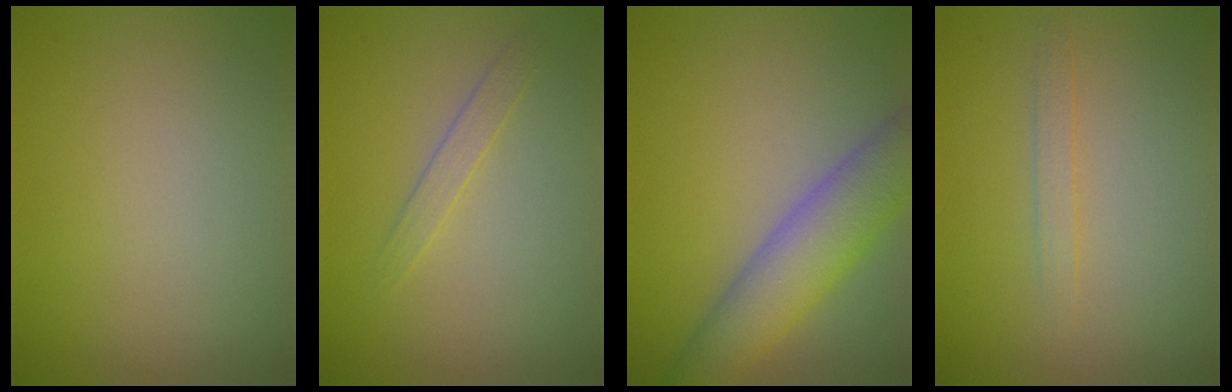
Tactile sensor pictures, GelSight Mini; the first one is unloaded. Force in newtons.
{"total": 1.2, "press": 1.2, "slide": 0.0}
{"total": 6.4, "press": 6.3, "slide": 0.5}
{"total": 1.2, "press": 1.2, "slide": 0.1}